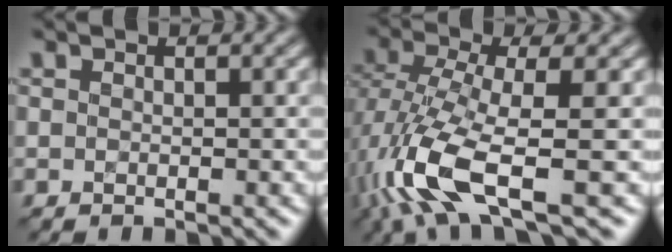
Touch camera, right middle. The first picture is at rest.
{"total": 8.5, "force": [-3.2, 2.8, 7.3], "torque": [-0.178, 0.000, -0.066]}